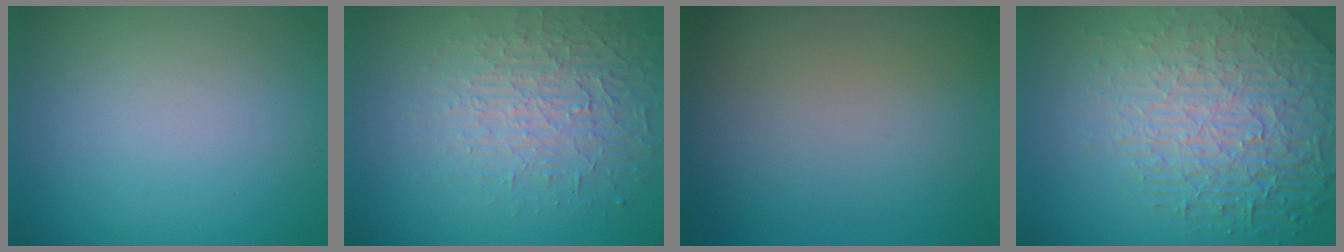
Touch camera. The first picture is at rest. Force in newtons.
{"total": 3.7, "press": 3.4, "slide": 1.4}
{"total": 0.0}
{"total": 8.8, "press": 6.0, "slide": 6.5}